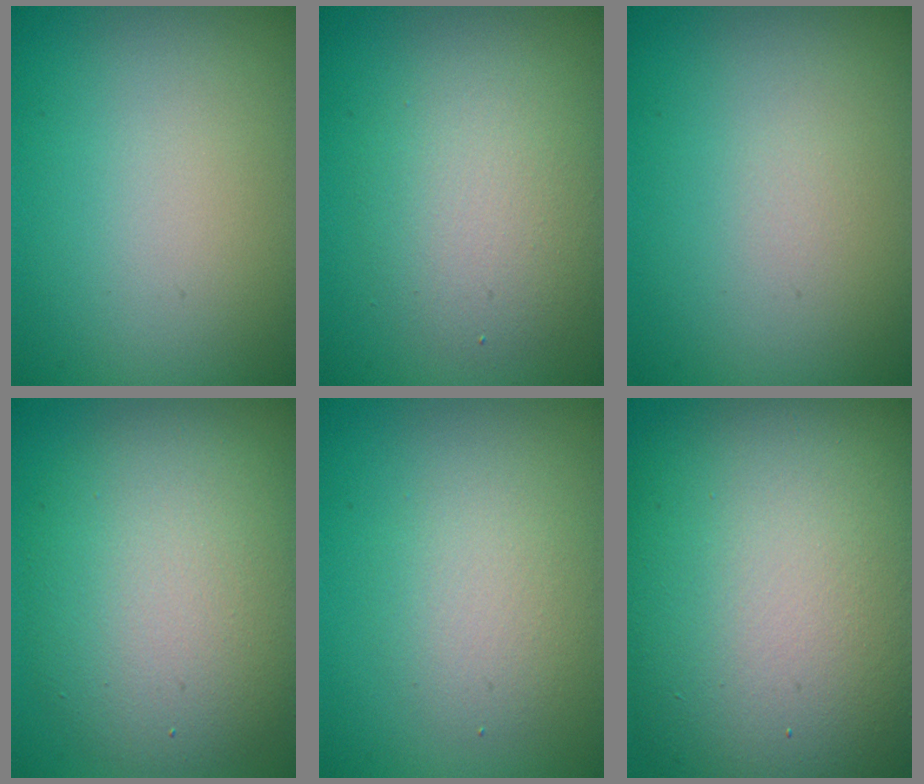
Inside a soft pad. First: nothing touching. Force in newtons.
{"total": 3.9, "press": 3.9, "slide": 0.2}
{"total": 0.0}
{"total": 7.7, "press": 7.7, "slide": 0.8}
{"total": 2.7, "press": 2.6, "slide": 0.3}
{"total": 16.3, "press": 16.3, "slide": 1.0}